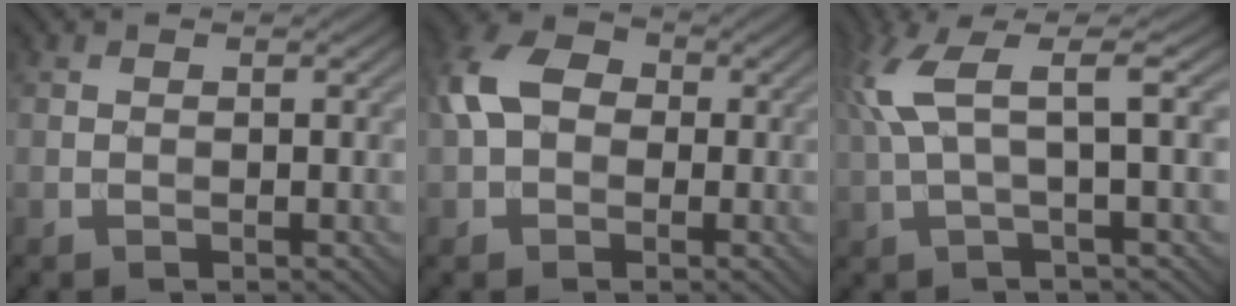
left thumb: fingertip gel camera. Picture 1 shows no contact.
{"total": 6.6, "force": [0.1, 5.0, 4.3], "torque": [-0.097, 0.016, -0.011]}
{"total": 7.7, "force": [2.5, 1.4, 7.1], "torque": [-0.147, 0.024, 0.047]}